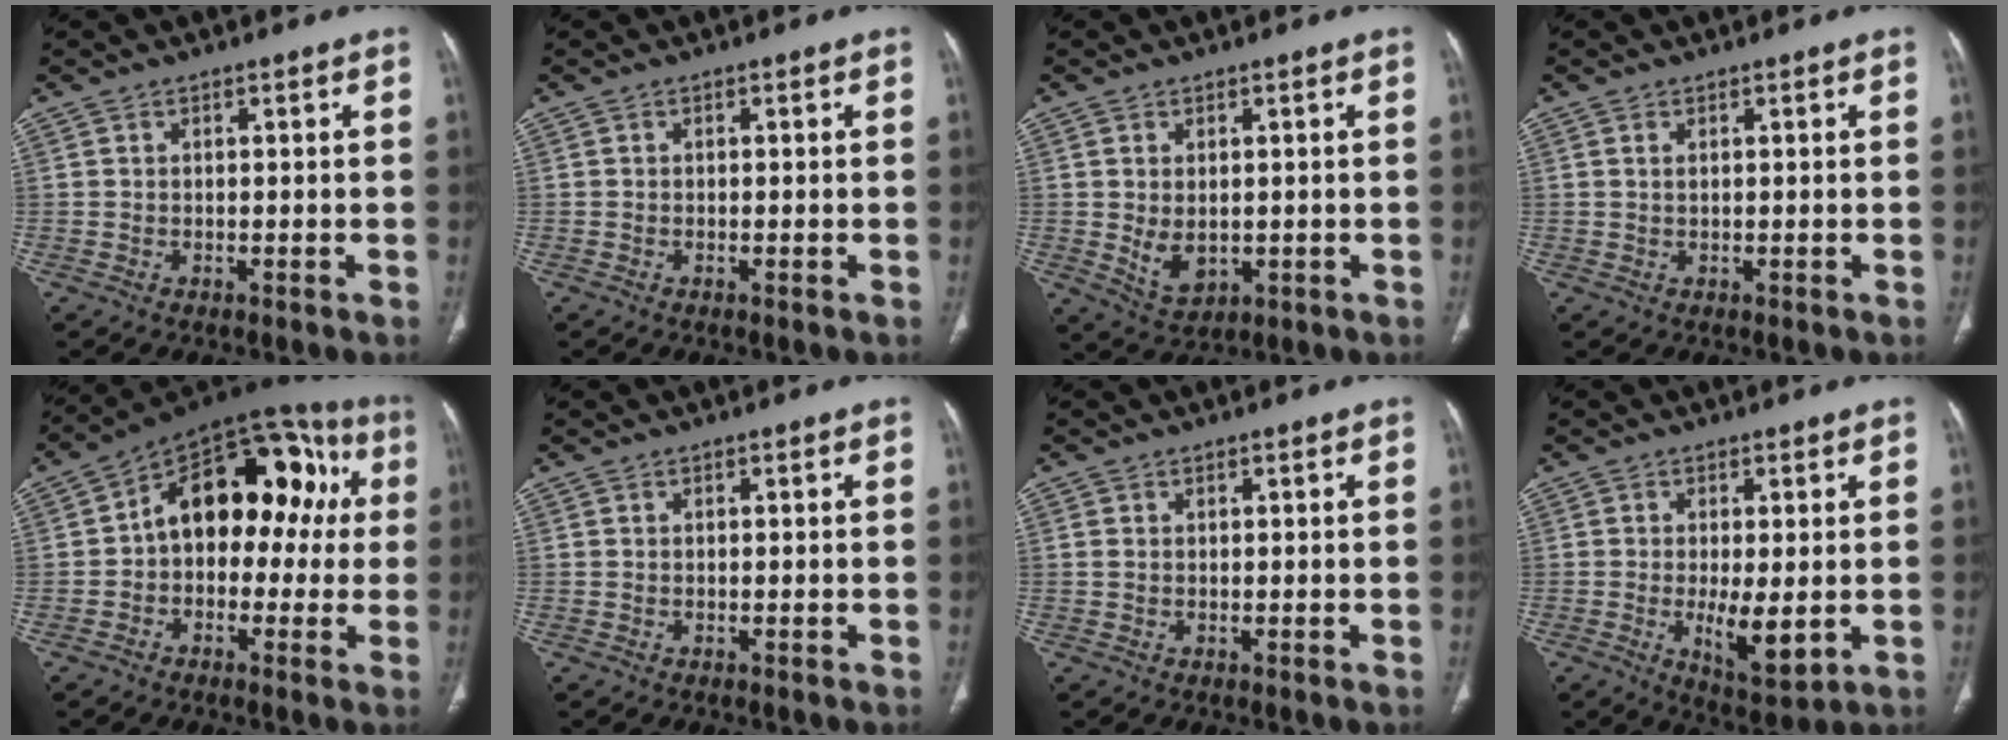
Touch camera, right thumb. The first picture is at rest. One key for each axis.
{"total": 0.0}
{"total": 5.2, "fx": -0.1, "fy": 3.5, "fz": 3.9, "tx": -0.060, "ty": -0.011, "tz": 0.016}
{"total": 0.8, "fx": 0.4, "fy": 0.3, "fz": 0.6, "tx": -0.014, "ty": 0.003, "tz": 0.008}
{"total": 19.5, "fx": 1.9, "fy": 12.5, "fz": 14.9, "tx": -0.158, "ty": 0.057, "tz": 0.014}
{"total": 0.0}
{"total": 0.7, "fx": 0.3, "fy": 0.5, "fz": 0.4, "tx": -0.007, "ty": 0.001, "tz": 0.006}
{"total": 7.7, "fx": -1.1, "fy": 2.7, "fz": 7.2, "tx": -0.116, "ty": -0.022, "tz": -0.009}